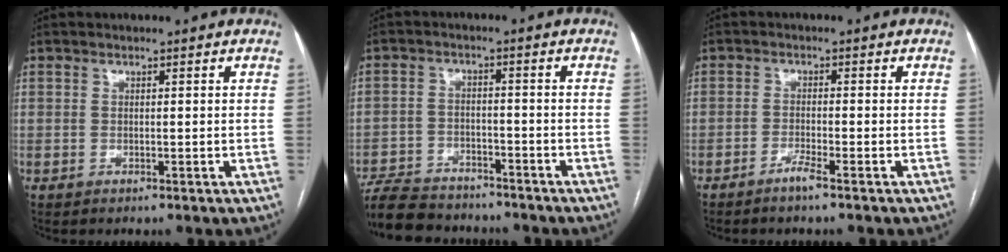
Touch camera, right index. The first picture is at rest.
{"total": 11.6, "force": [-10.2, 4.1, 3.6], "torque": [-0.072, 0.004, -0.159]}
{"total": 2.2, "force": [-1.8, -0.4, 1.3], "torque": [-0.033, -0.003, -0.037]}